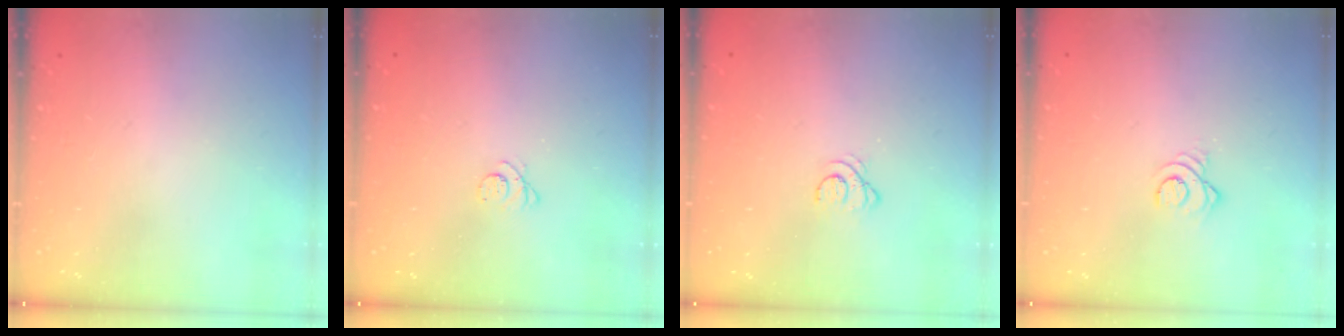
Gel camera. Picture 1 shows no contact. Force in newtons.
{"total": 2.5, "press": 2.5, "slide": 0.3}
{"total": 2.2, "press": 2.2, "slide": 0.2}
{"total": 3.5, "press": 3.5, "slide": 0.2}